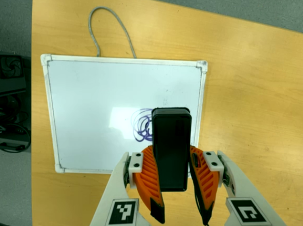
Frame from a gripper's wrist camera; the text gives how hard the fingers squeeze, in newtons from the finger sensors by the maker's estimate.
{"total": 9.6, "left": 7.4, "right": 11.7}